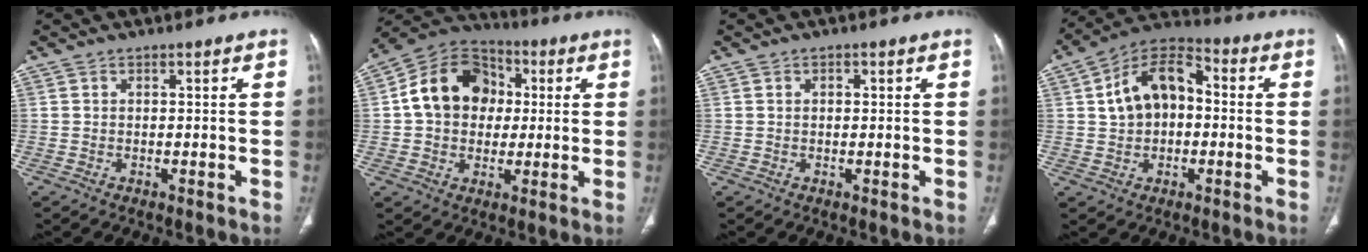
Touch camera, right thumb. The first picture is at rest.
{"total": 14.8, "force": [1.5, 12.0, 8.6], "torque": [-0.115, 0.025, 0.016]}
{"total": 0.9, "force": [0.3, 0.6, 0.6], "torque": [-0.011, 0.003, 0.005]}
{"total": 12.6, "force": [1.1, 8.5, 9.2], "torque": [-0.140, 0.034, 0.005]}